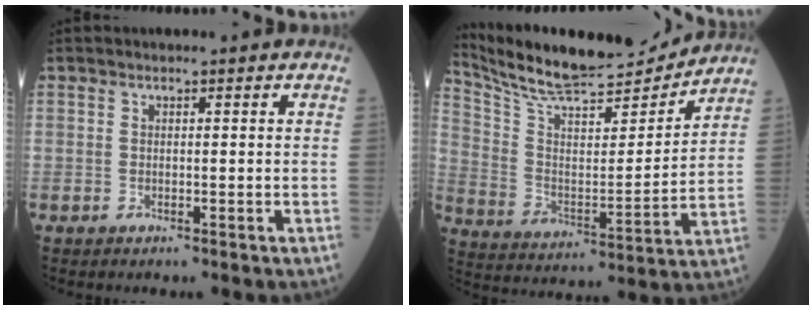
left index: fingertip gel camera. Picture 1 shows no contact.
{"total": 19.0, "force": [17.8, 1.9, 6.3], "torque": [-0.128, -0.011, 0.293]}